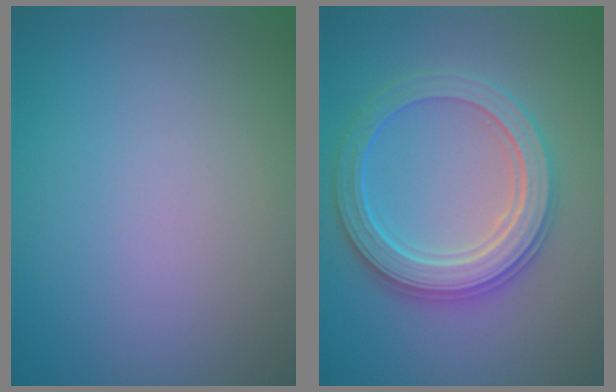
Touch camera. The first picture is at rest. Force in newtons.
{"total": 5.4, "press": 5.4, "slide": 0.9}